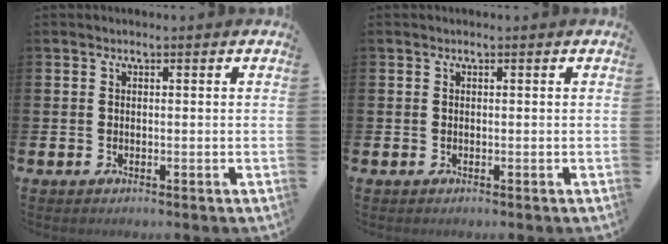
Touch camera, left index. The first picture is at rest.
{"total": 0.0}